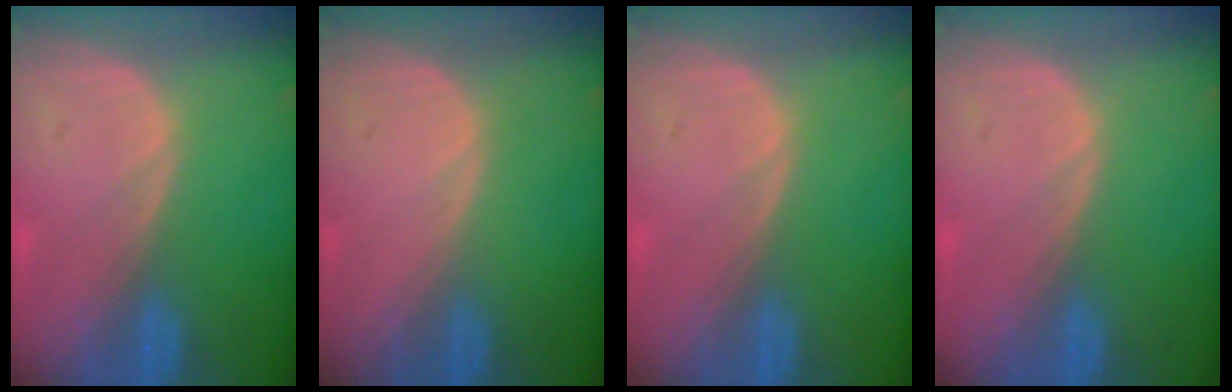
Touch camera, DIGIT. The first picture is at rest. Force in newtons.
{"total": 0.0}
{"total": 0.0}
{"total": 0.0}